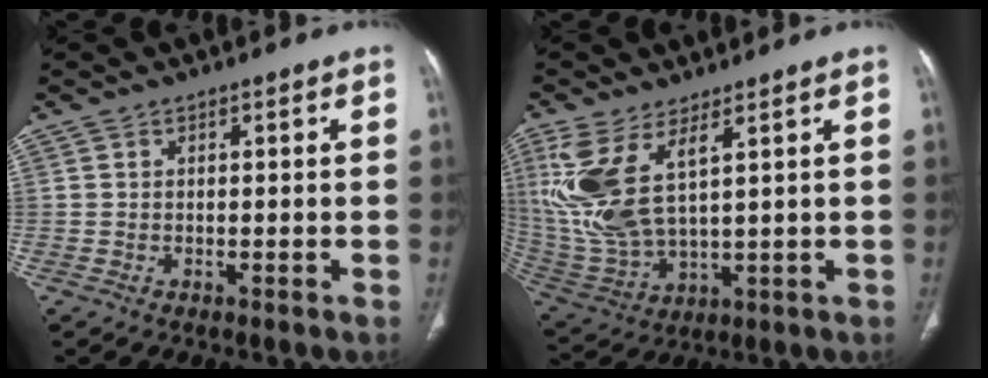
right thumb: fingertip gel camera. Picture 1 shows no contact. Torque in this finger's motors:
{"motor_torque": [0.14, 0.44, 1.27, 1.49, 0.26]}